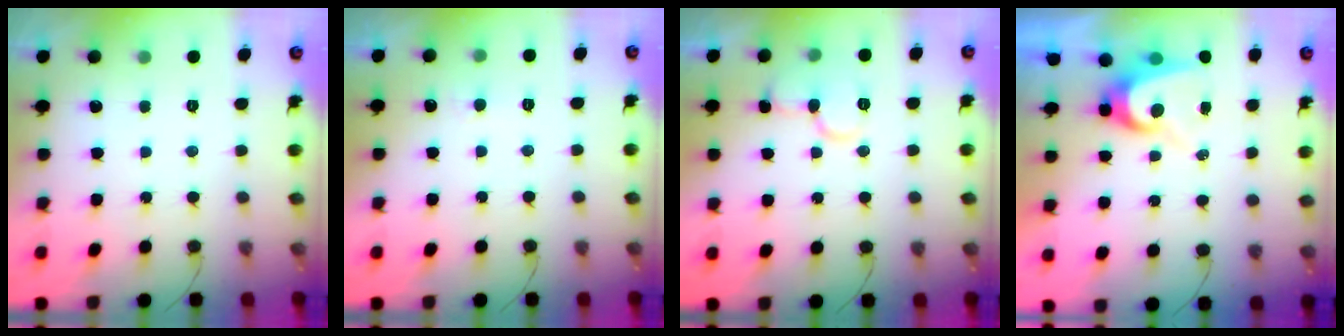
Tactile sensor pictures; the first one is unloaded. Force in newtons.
{"total": 3.9, "press": 3.9, "slide": 0.5}
{"total": 8.9, "press": 8.9, "slide": 1.1}
{"total": 6.4, "press": 6.4, "slide": 0.3}